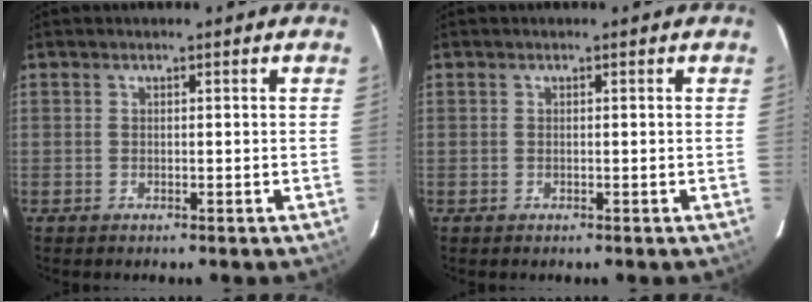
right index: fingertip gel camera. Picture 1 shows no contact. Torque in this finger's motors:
{"motor_torque": [-0.01, 0.04, -0.02, 0.00]}